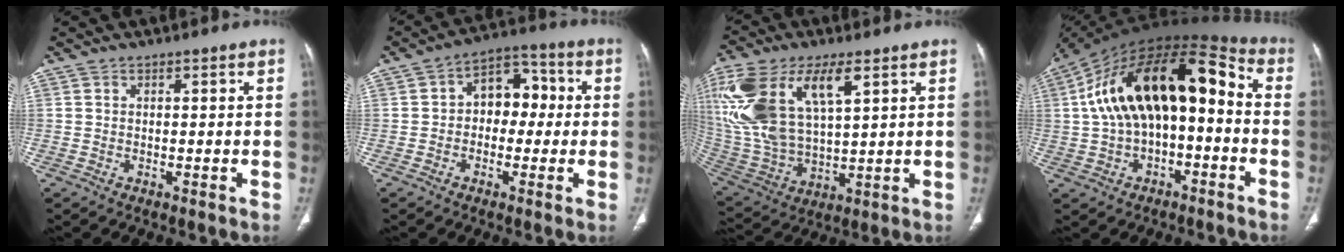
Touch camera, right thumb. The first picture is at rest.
{"total": 9.3, "force": [0.3, 6.6, 6.5], "torque": [-0.056, 0.033, -0.009]}
{"total": 22.8, "force": [8.9, 10.8, 18.0], "torque": [-0.387, -0.013, 0.176]}
{"total": 22.8, "force": [0.1, 12.0, 19.5], "torque": [-0.323, 0.062, -0.002]}